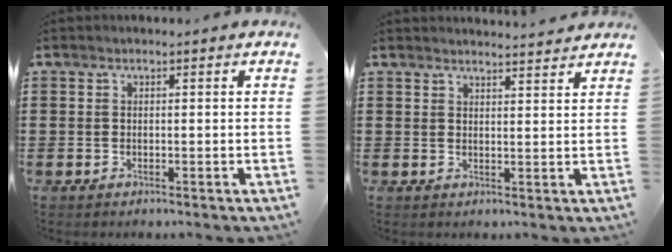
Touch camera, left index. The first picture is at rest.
{"total": 2.4, "force": [2.4, -0.2, 0.1], "torque": [-0.010, -0.008, 0.047]}